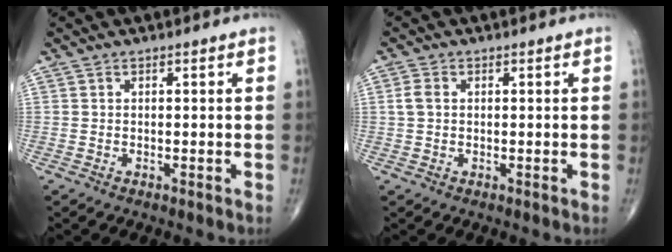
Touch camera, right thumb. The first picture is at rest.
{"total": 2.3, "force": [0.3, 1.7, 1.6], "torque": [-0.038, 0.006, 0.005]}